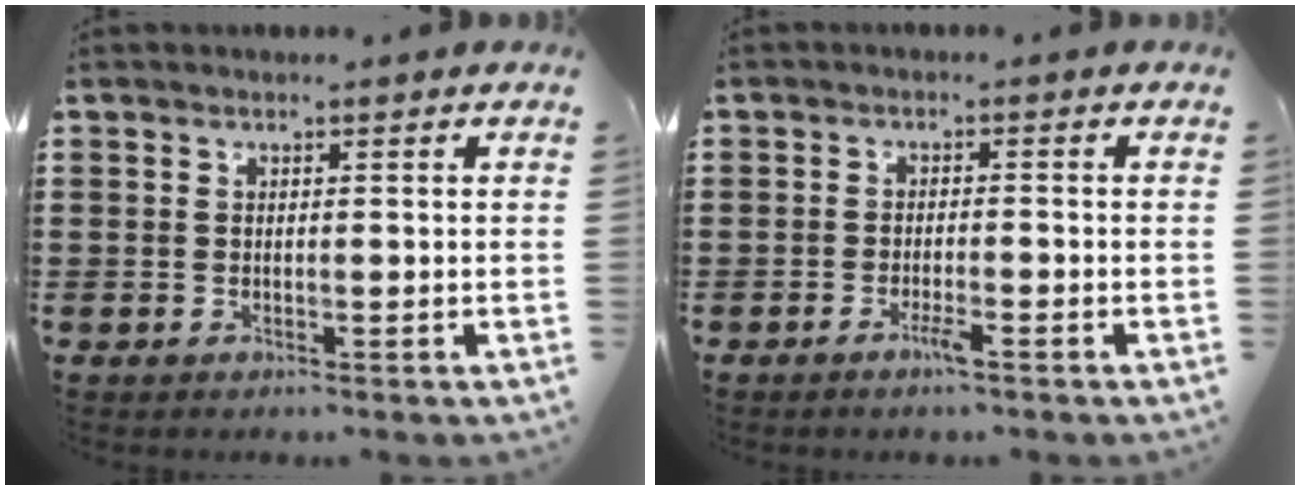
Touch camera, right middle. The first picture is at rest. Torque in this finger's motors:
{"motor_torque": [-0.08, -0.16, 0.18, 0.04]}